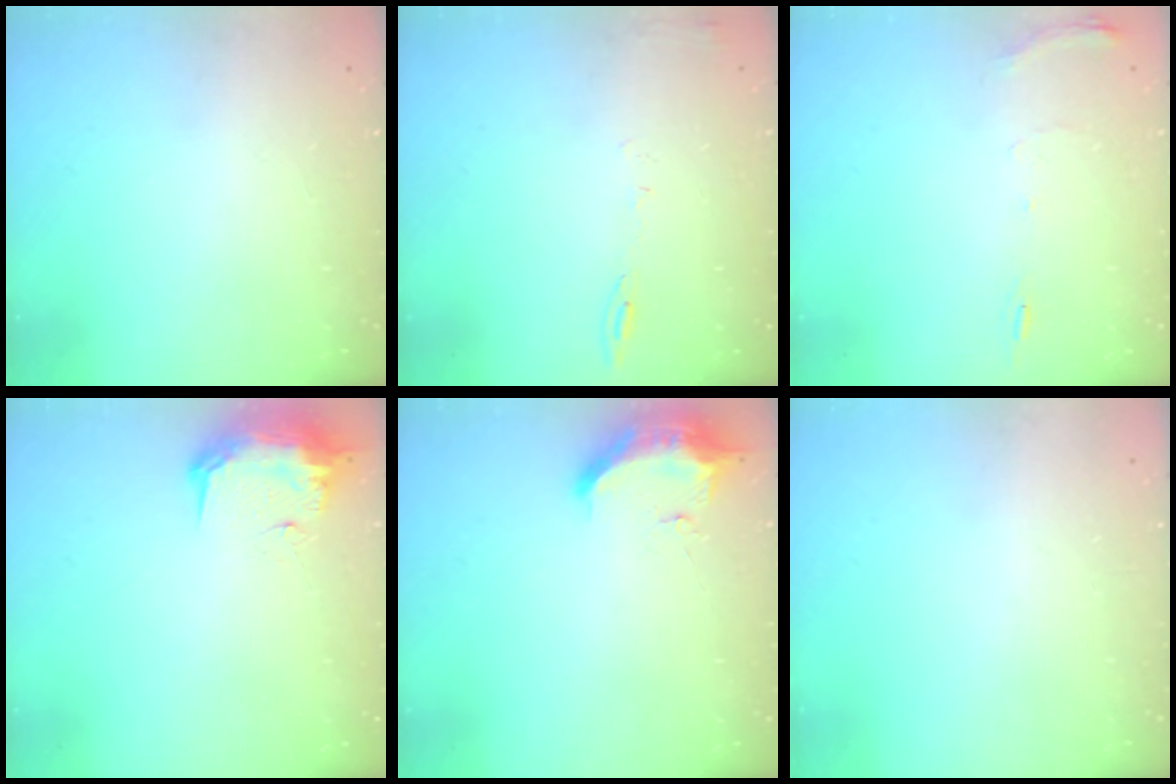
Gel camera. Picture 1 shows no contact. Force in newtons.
{"total": 6.2, "press": 6.2, "slide": 0.9}
{"total": 7.4, "press": 7.4, "slide": 0.8}
{"total": 11.4, "press": 11.4, "slide": 1.1}
{"total": 9.5, "press": 9.4, "slide": 1.8}
{"total": 0.0}